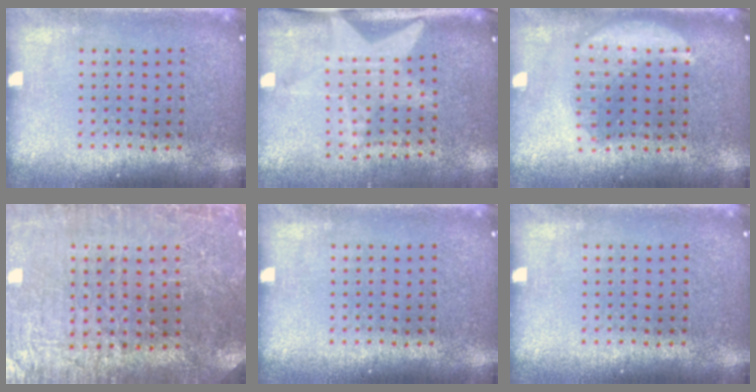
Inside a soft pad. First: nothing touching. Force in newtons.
{"total": 1.7, "press": 1.5, "slide": 0.7}
{"total": 2.8, "press": 2.7, "slide": 0.4}
{"total": 3.3, "press": 3.3, "slide": 0.4}
{"total": 0.0}
{"total": 0.0}